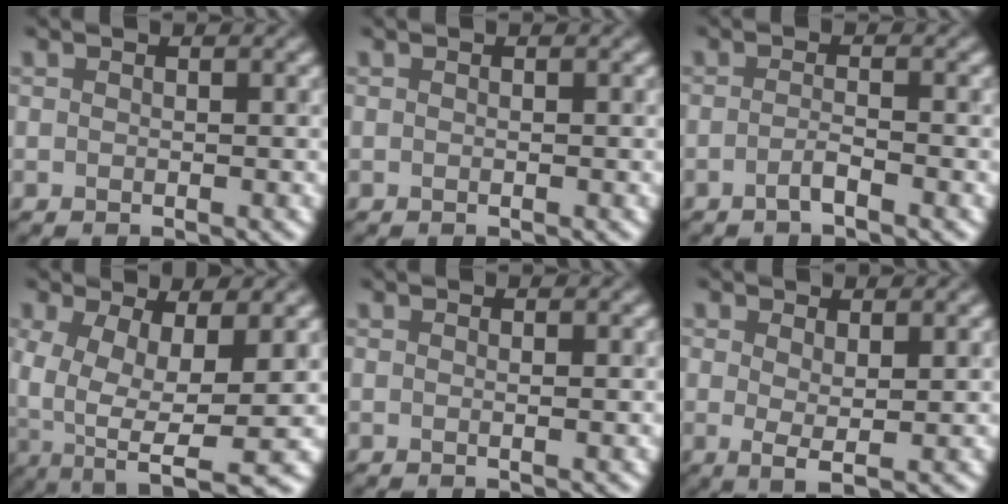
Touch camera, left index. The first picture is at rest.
{"total": 0.0}
{"total": 1.4, "force": [-1.0, 0.3, 1.0], "torque": [-0.012, 0.011, -0.022]}
{"total": 10.3, "force": [-1.9, 4.9, 8.8], "torque": [-0.172, -0.024, -0.008]}
{"total": 0.8, "force": [0.1, 0.4, 0.7], "torque": [-0.001, 0.005, -0.009]}
{"total": 2.1, "force": [0.5, 0.7, 1.9], "torque": [-0.035, 0.001, 0.012]}